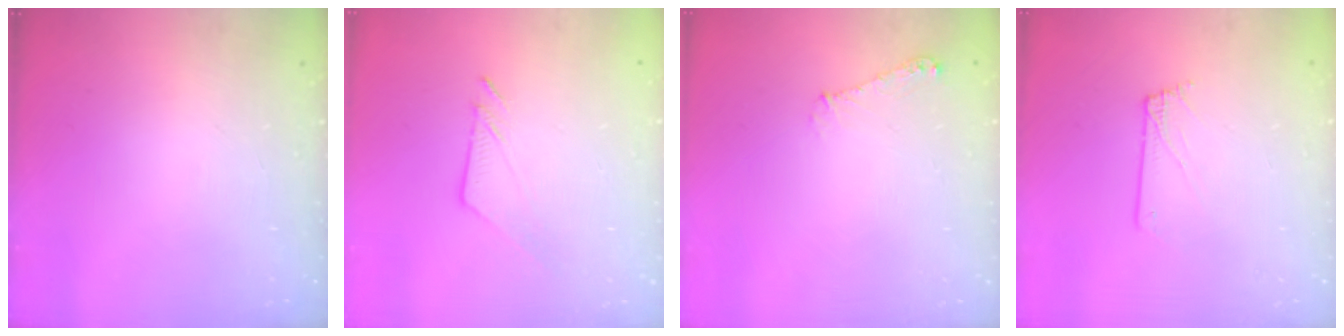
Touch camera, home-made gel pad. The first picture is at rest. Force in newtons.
{"total": 7.0, "press": 7.0, "slide": 0.1}
{"total": 5.7, "press": 5.7, "slide": 0.5}
{"total": 1.5, "press": 1.5, "slide": 0.1}